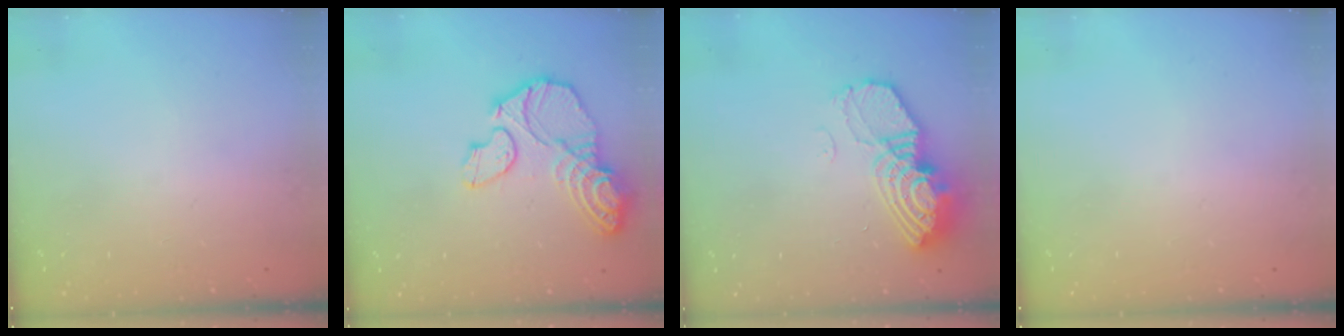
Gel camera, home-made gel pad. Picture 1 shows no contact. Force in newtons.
{"total": 15.9, "press": 15.9, "slide": 1.5}
{"total": 12.9, "press": 12.9, "slide": 1.2}
{"total": 0.0}